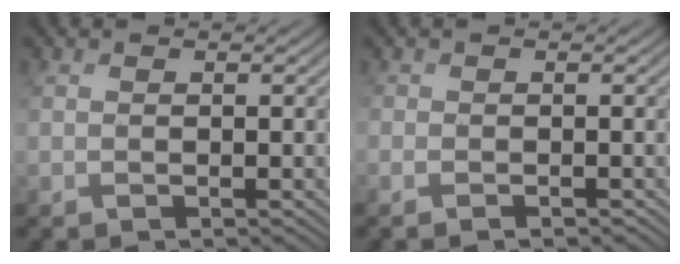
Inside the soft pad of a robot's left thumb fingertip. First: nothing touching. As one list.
[{"total": 1.0, "force": [-0.8, -0.2, -0.5], "torque": [0.014, 0.001, -0.016]}]